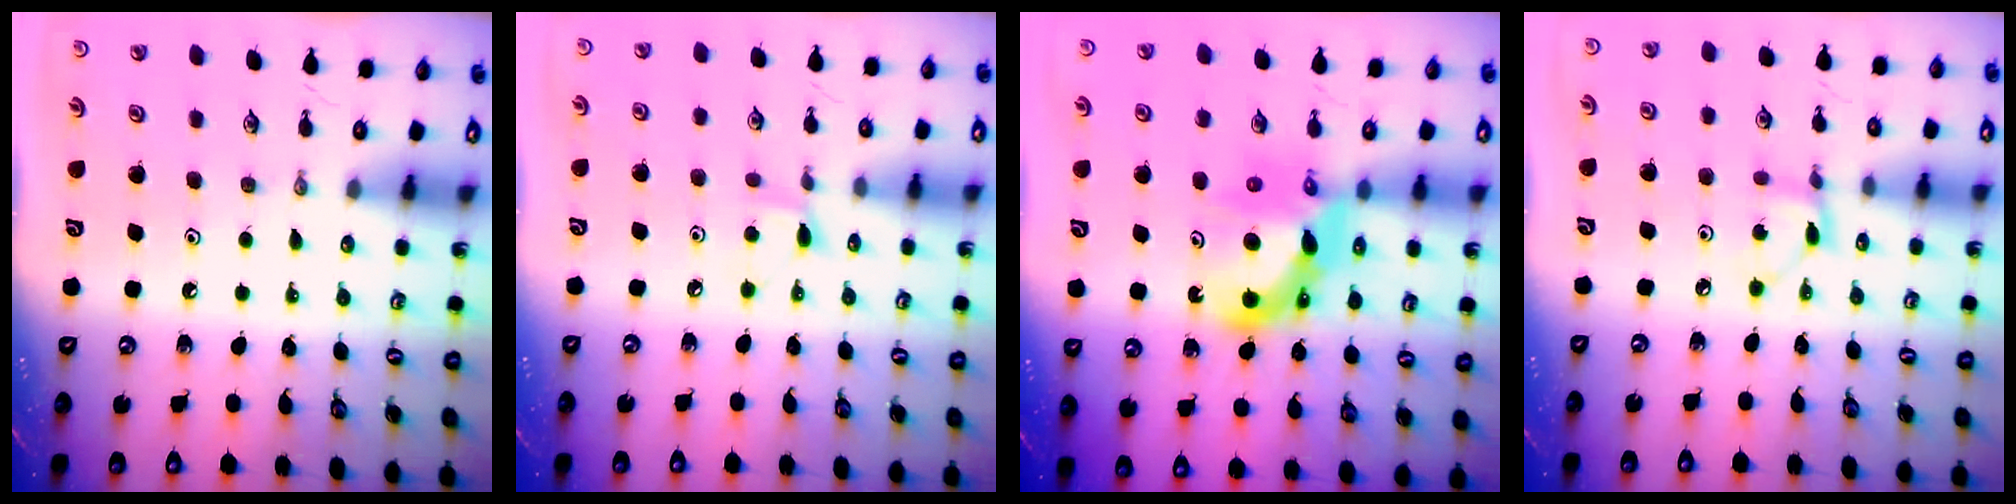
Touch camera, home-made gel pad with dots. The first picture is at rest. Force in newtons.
{"total": 5.2, "press": 5.1, "slide": 0.6}
{"total": 12.0, "press": 11.9, "slide": 1.0}
{"total": 2.6, "press": 2.6, "slide": 0.3}